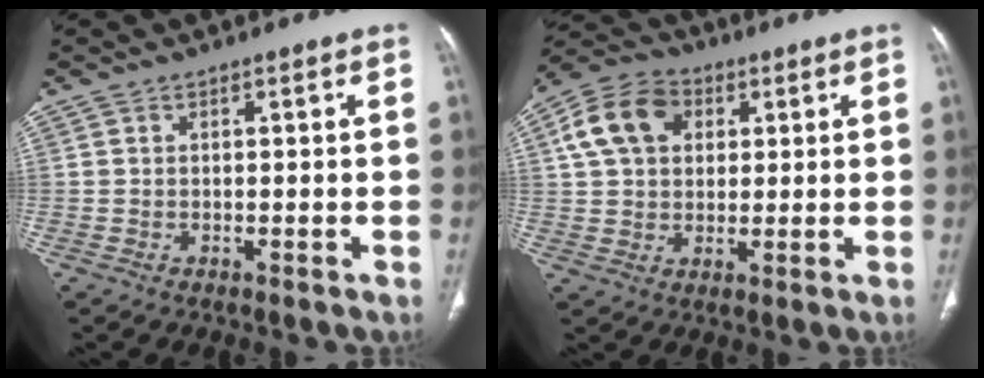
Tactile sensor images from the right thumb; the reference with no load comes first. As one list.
[{"total": 12.0, "force": [3.6, 8.9, 7.2], "torque": [-0.119, 0.011, 0.057]}]